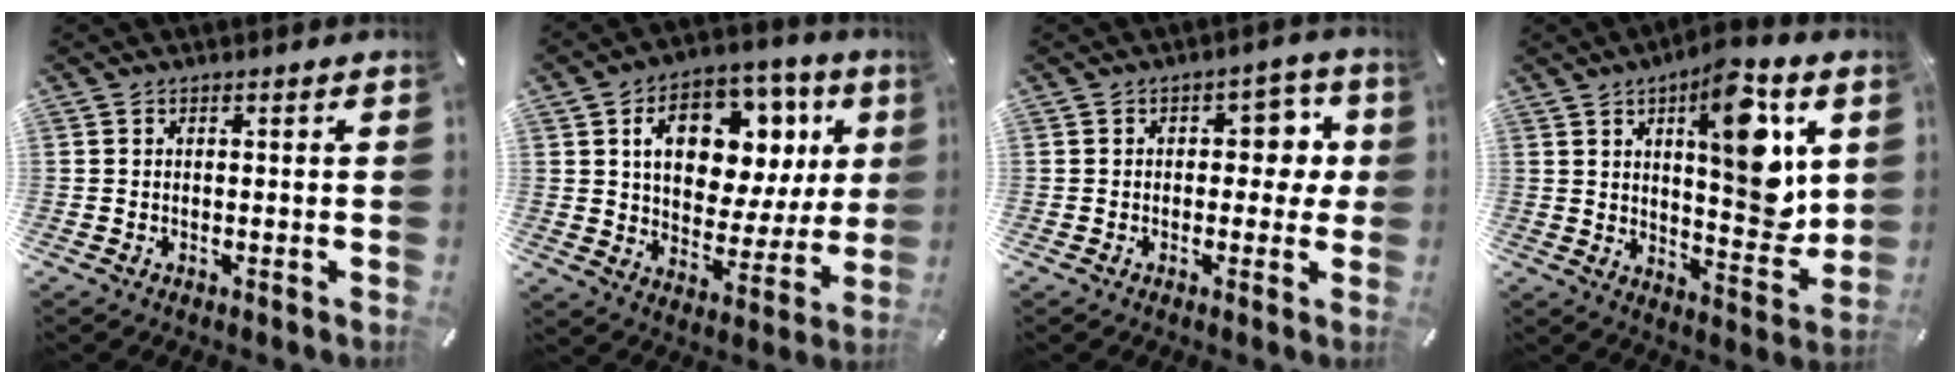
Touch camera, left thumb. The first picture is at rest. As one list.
[{"total": 16.9, "force": [7.2, 11.3, 10.4], "torque": [-0.159, -0.027, 0.125]}, {"total": 6.5, "force": [0.6, 4.6, 4.6], "torque": [-0.045, 0.000, 0.000]}, {"total": 17.1, "force": [6.4, 7.6, 13.9], "torque": [-0.164, -0.041, 0.102]}]